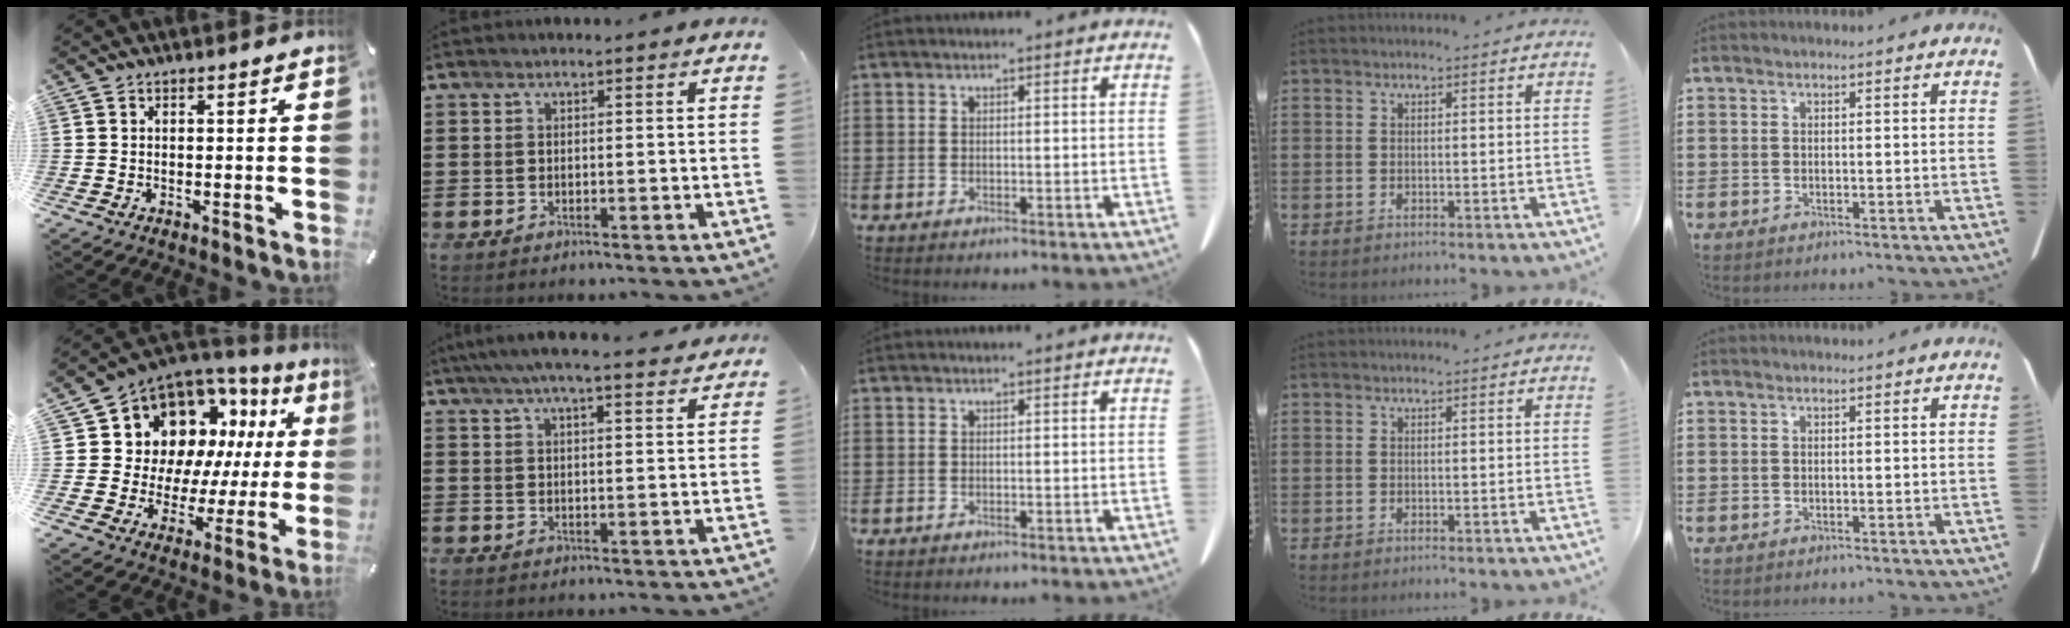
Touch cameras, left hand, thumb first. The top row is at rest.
{"thumb": {"total": 13.2, "force": [7.6, 9.6, 5.0], "torque": [-0.085, -0.088, 0.145]}, "index": {"total": 5.3, "force": [4.5, 0.3, 2.7], "torque": [-0.066, -0.009, 0.080]}}